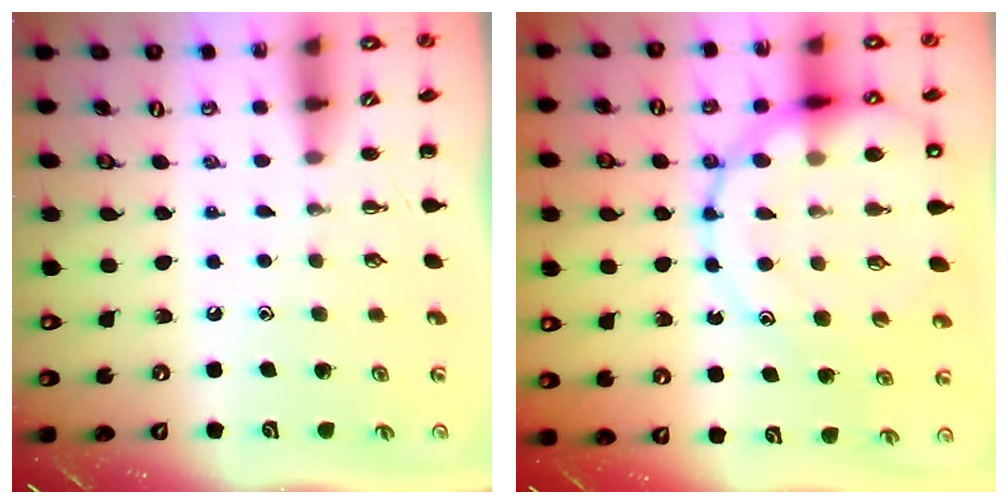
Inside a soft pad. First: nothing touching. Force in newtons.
{"total": 20.3, "press": 20.1, "slide": 3.0}